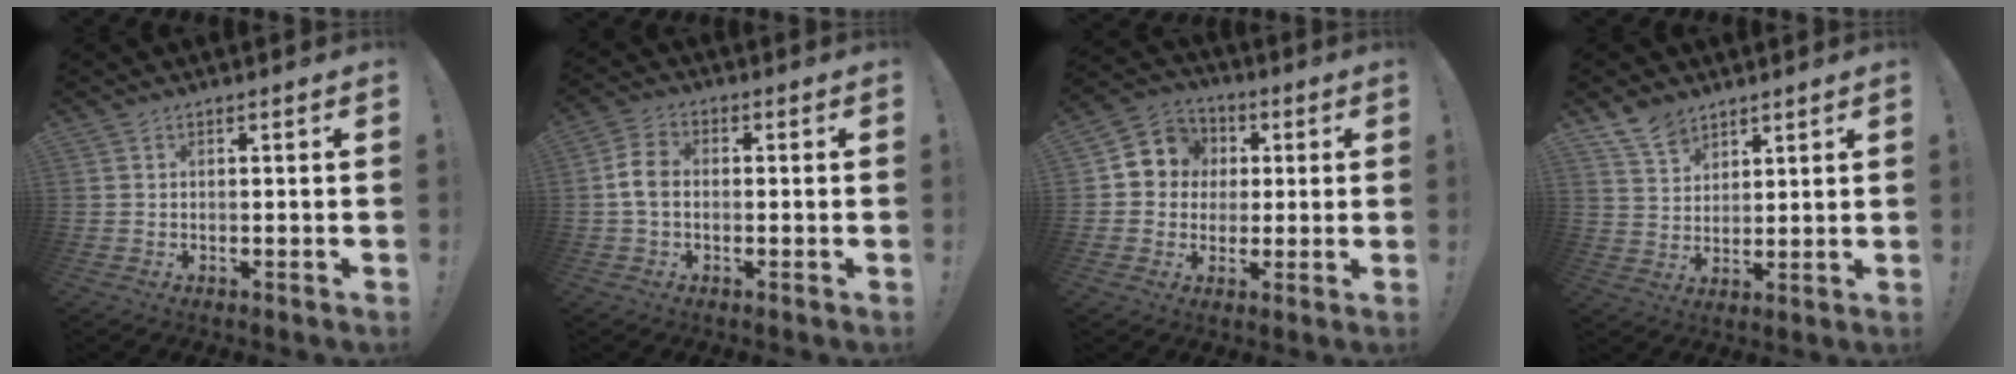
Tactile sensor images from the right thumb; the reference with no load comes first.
{"total": 6.8, "force": [-0.5, 4.7, 4.9], "torque": [-0.102, 0.012, -0.006]}
{"total": 9.3, "force": [0.9, 8.9, 2.8], "torque": [-0.036, 0.008, 0.026]}
{"total": 8.6, "force": [6.7, 4.8, 2.2], "torque": [-0.042, -0.041, 0.131]}